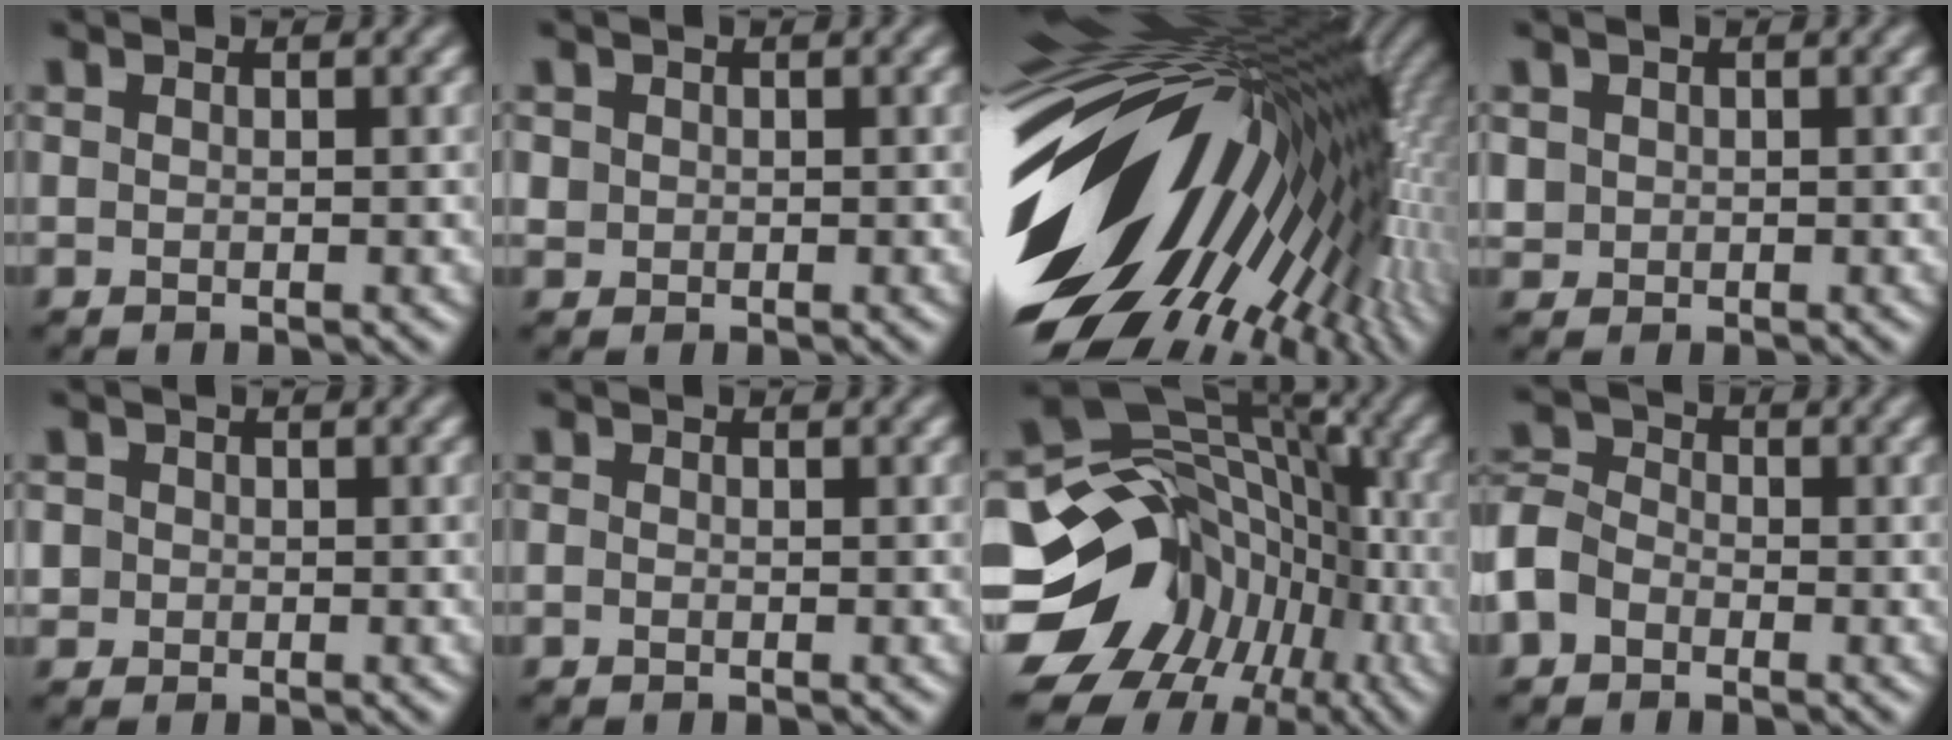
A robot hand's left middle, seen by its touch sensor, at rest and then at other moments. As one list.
[{"total": 0.9, "force": [0.0, 0.8, 0.1], "torque": [0.000, -0.004, 0.003]}, {"total": 19.6, "force": [-1.2, 11.2, 16.0], "torque": [-0.244, -0.022, -0.027]}, {"total": 1.3, "force": [0.1, 1.3, 0.2], "torque": [-0.005, -0.005, 0.008]}, {"total": 1.1, "force": [-0.1, 1.1, 0.0], "torque": [0.004, -0.002, 0.000]}, {"total": 0.0}, {"total": 15.0, "force": [-6.8, 11.6, 6.8], "torque": [-0.132, 0.010, -0.120]}, {"total": 4.6, "force": [-2.5, 3.3, 1.9], "torque": [-0.032, 0.000, -0.069]}]